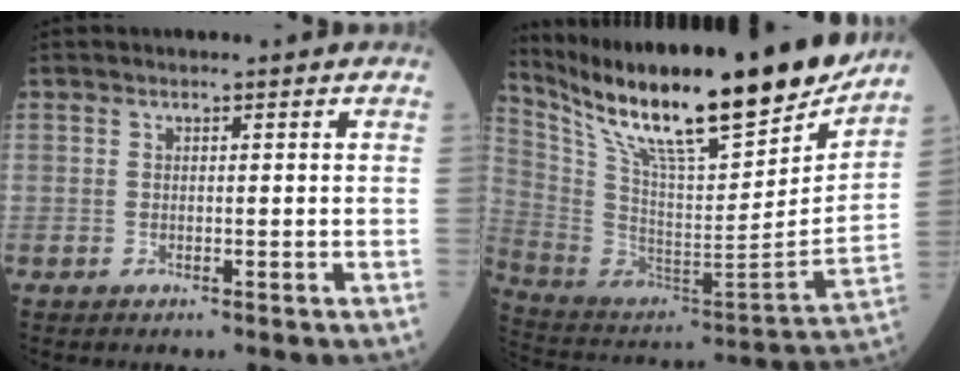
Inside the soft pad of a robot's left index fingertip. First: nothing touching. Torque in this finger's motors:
{"motor_torque": [0.42, -0.54, 0.78, 0.21]}